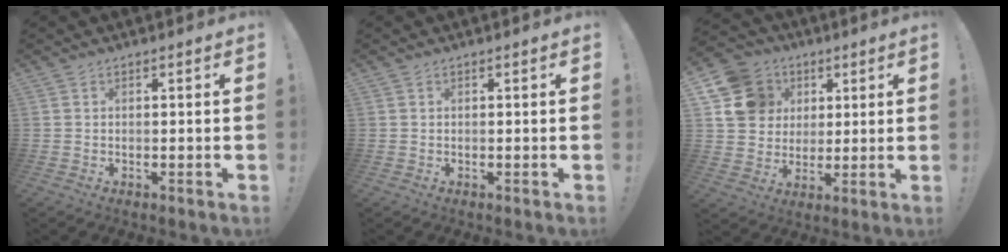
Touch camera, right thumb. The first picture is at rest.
{"total": 0.0}
{"total": 15.2, "force": [5.1, 13.2, 5.5], "torque": [-0.081, -0.012, 0.115]}